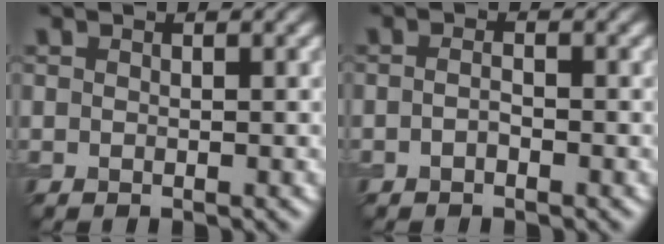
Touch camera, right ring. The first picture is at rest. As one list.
[{"total": 0.9, "force": [-0.4, 0.3, 0.7], "torque": [-0.016, 0.000, -0.010]}]